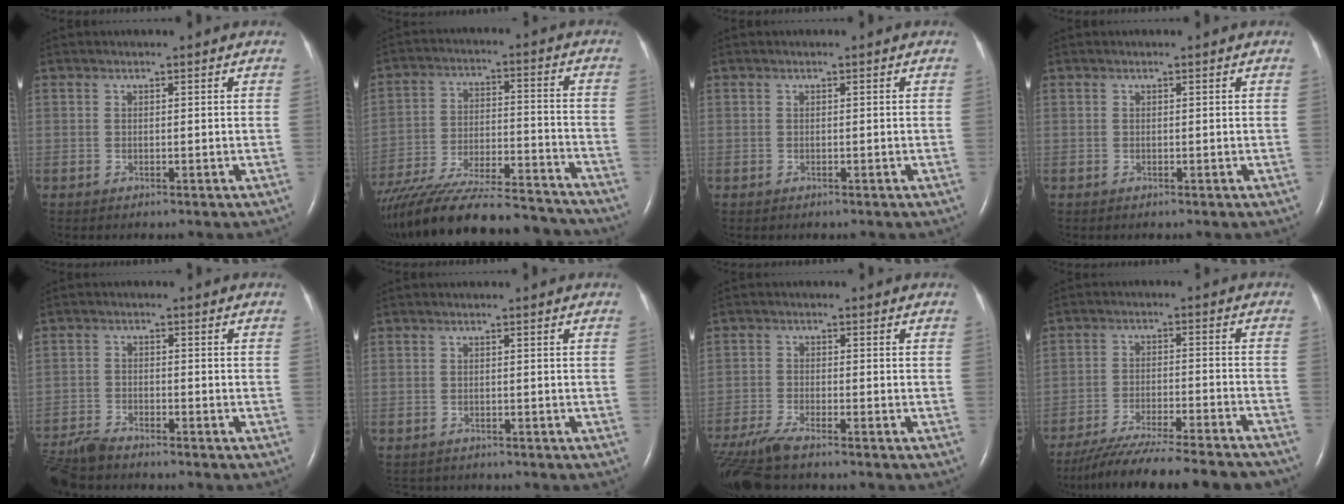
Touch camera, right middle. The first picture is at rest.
{"total": 27.8, "force": [-24.8, 4.5, 11.7], "torque": [-0.205, -0.039, -0.372]}
{"total": 0.0}
{"total": 0.0}
{"total": 6.3, "force": [-6.0, 0.7, 1.7], "torque": [-0.033, -0.023, -0.111]}
{"total": 3.1, "force": [-2.7, 1.3, 0.4], "torque": [-0.009, -0.003, -0.035]}
{"total": 7.9, "force": [-6.6, 0.7, 4.2], "torque": [-0.089, -0.022, -0.122]}
{"total": 20.7, "force": [-18.6, 1.4, 9.0], "torque": [-0.126, -0.035, -0.269]}